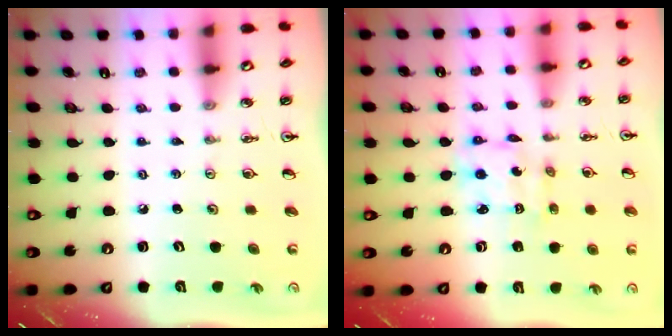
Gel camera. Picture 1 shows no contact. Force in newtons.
{"total": 6.4, "press": 6.4, "slide": 0.3}